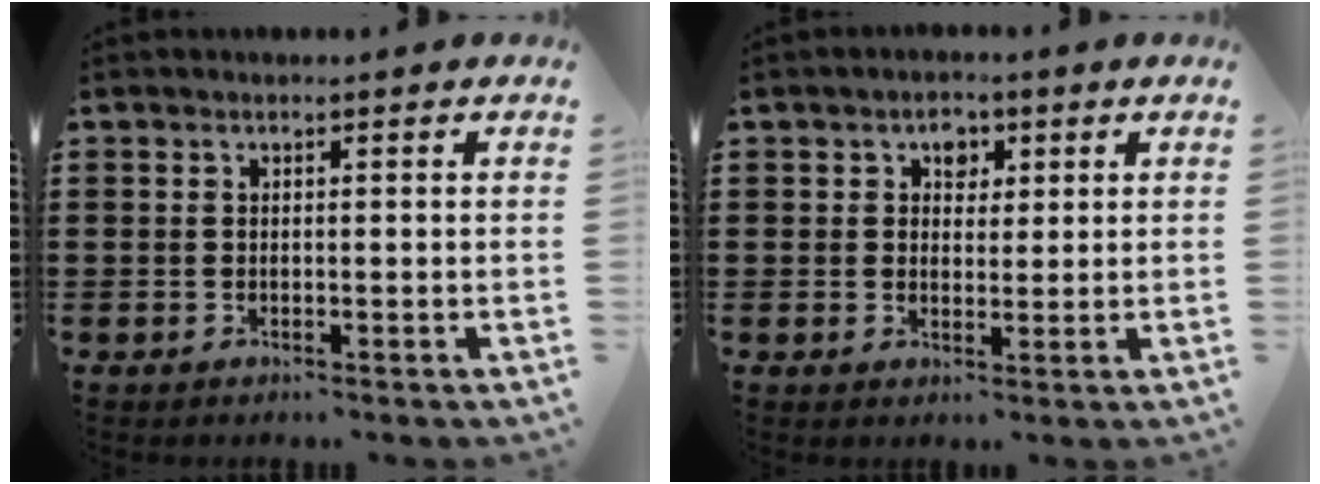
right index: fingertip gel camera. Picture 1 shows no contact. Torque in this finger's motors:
{"motor_torque": [-0.02, -0.18, 0.01, 0.03]}